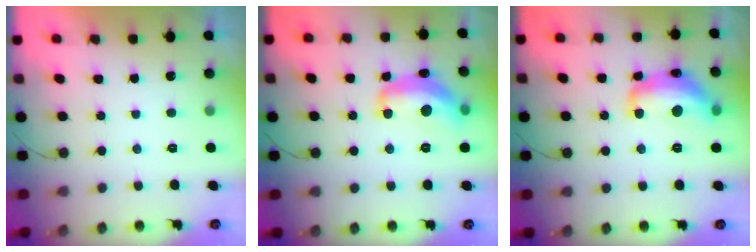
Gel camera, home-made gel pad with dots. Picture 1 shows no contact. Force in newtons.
{"total": 15.3, "press": 15.2, "slide": 0.8}
{"total": 14.6, "press": 14.5, "slide": 0.8}